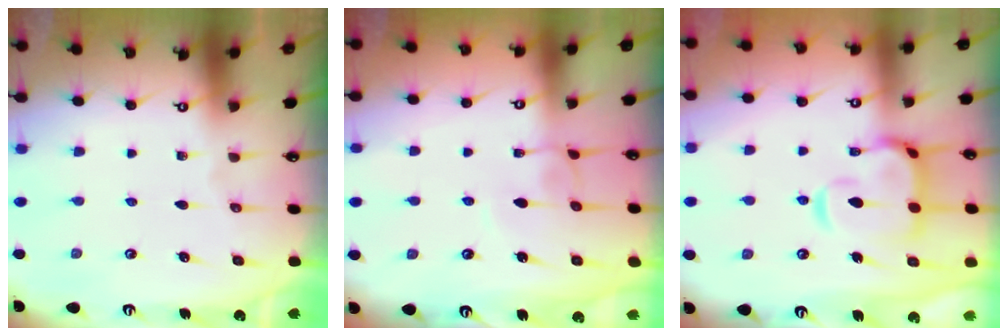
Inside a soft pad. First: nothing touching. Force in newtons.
{"total": 2.1, "press": 2.1, "slide": 0.1}
{"total": 7.3, "press": 7.2, "slide": 1.6}